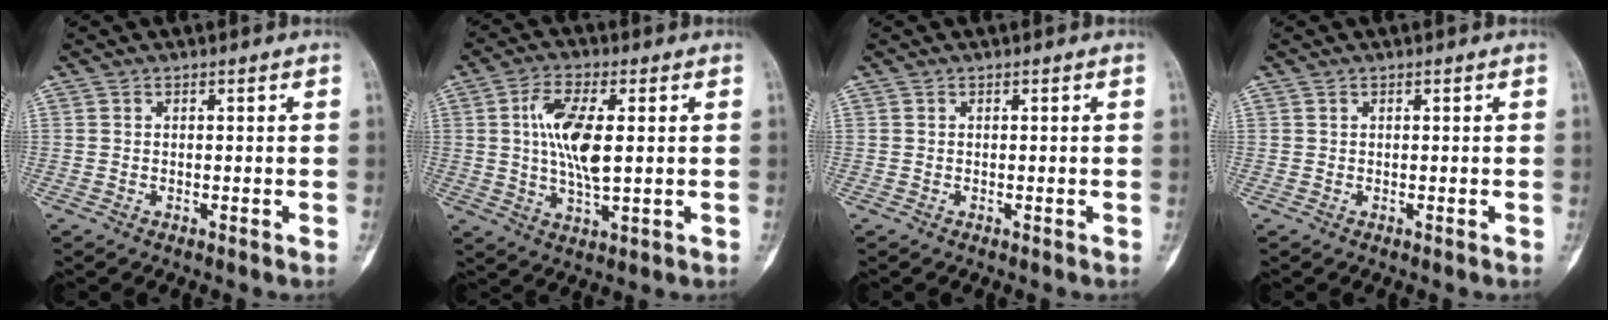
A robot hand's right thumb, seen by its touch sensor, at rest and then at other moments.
{"total": 10.3, "force": [1.4, 3.9, 9.4], "torque": [-0.183, -0.008, 0.024]}
{"total": 0.0}
{"total": 0.0}